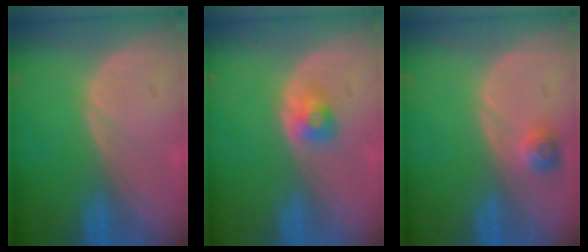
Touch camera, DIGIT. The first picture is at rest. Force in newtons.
{"total": 2.5, "press": 2.3, "slide": 0.9}
{"total": 2.2, "press": 2.2, "slide": 0.2}